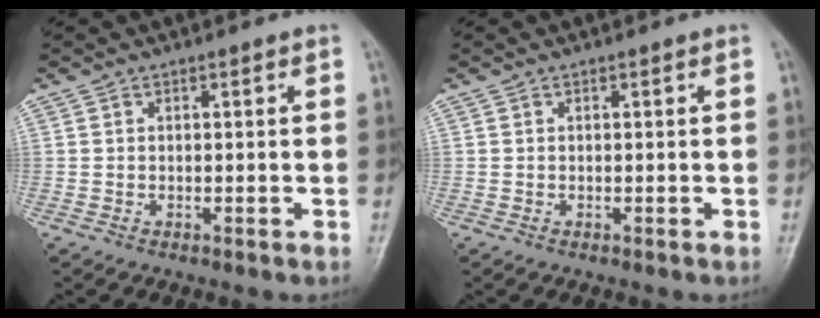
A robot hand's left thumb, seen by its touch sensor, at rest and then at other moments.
{"total": 0.0}